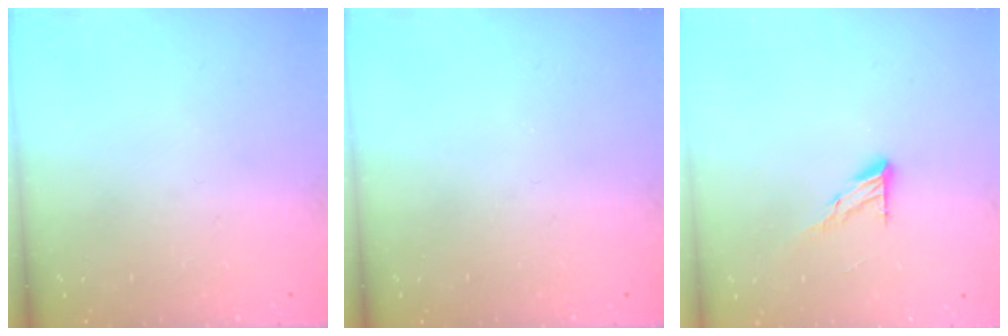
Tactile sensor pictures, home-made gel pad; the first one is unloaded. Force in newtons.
{"total": 0.0}
{"total": 7.3, "press": 7.3, "slide": 0.4}